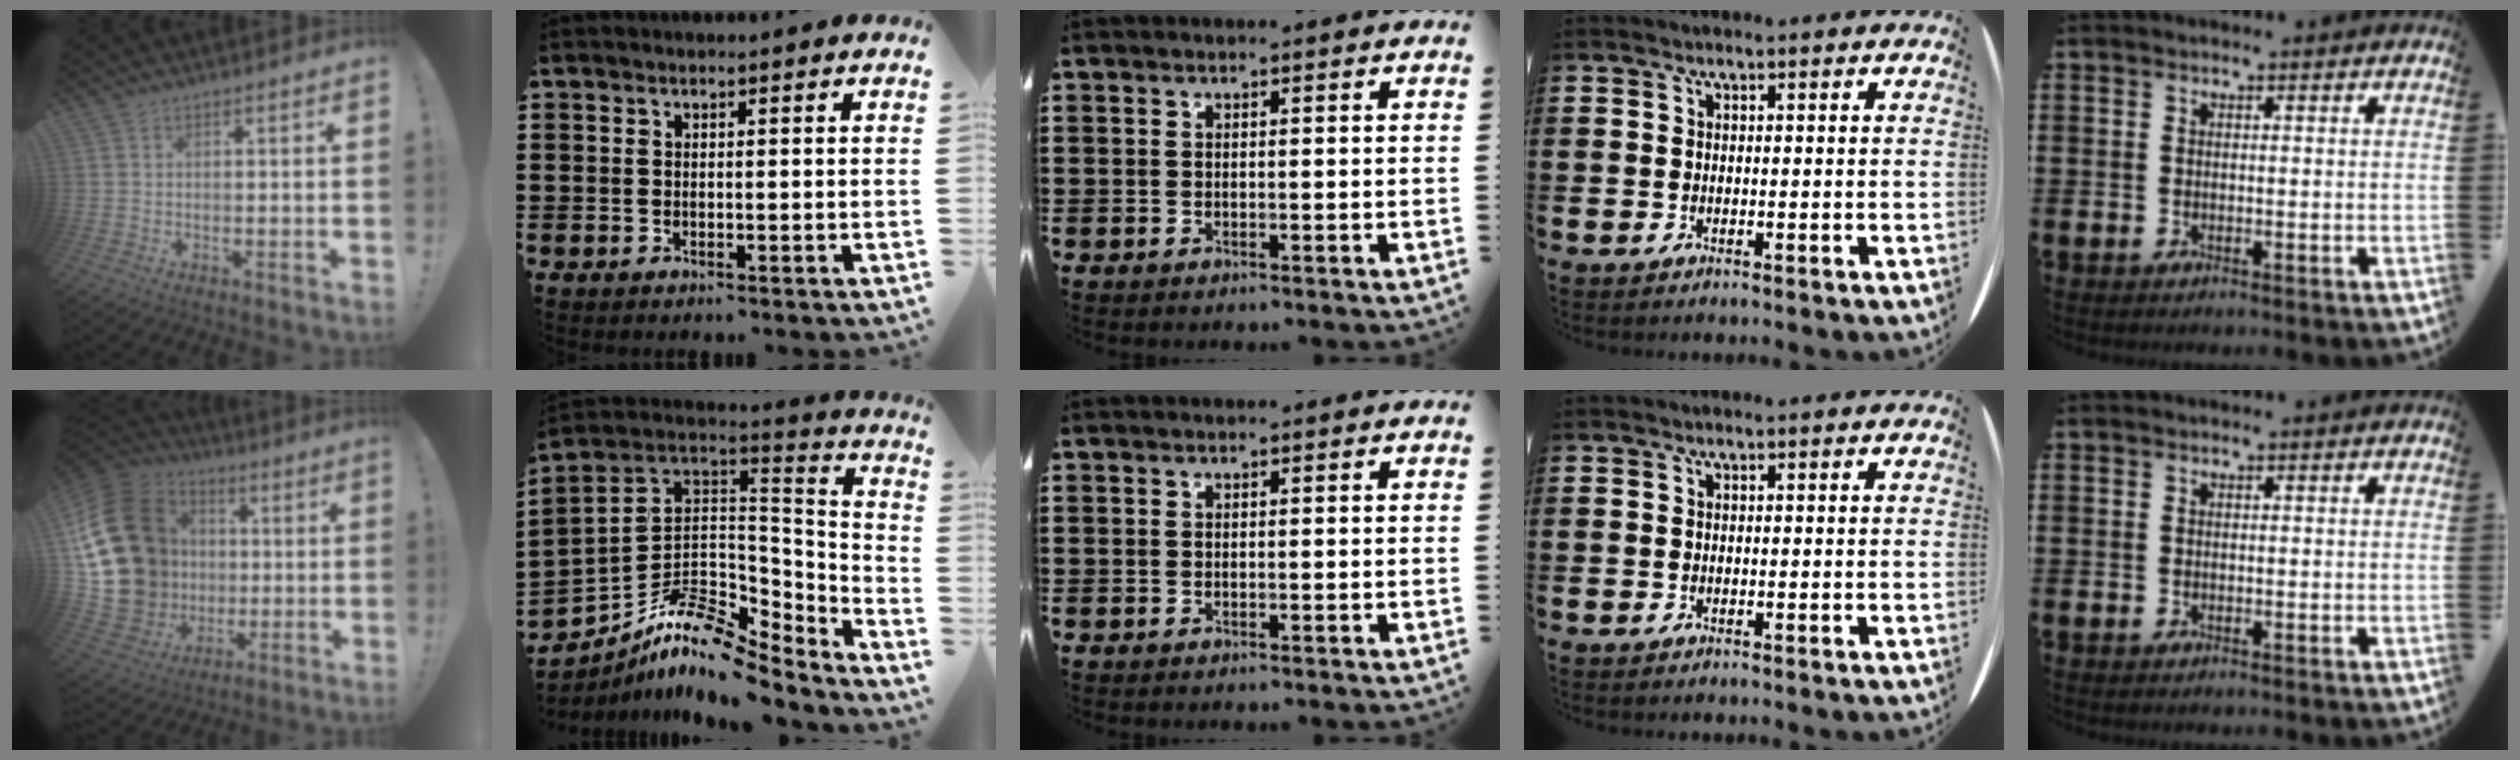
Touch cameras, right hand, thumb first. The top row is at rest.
{"thumb": {"total": 25.3, "force": [3.4, 21.6, 12.6], "torque": [-0.242, -0.004, 0.112]}, "index": {"total": 10.6, "force": [-7.5, 5.1, 5.5], "torque": [-0.116, 0.011, -0.142]}}